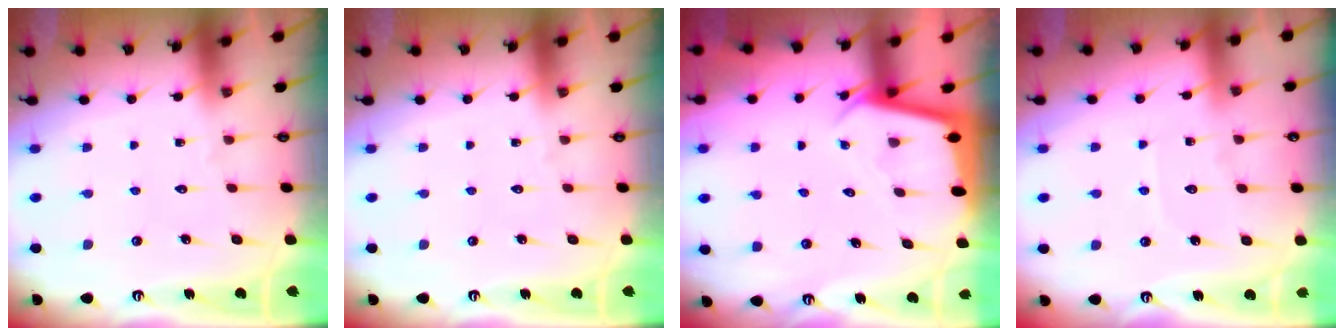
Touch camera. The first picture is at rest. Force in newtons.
{"total": 0.0}
{"total": 2.3, "press": 2.3, "slide": 0.1}
{"total": 3.9, "press": 3.8, "slide": 0.5}